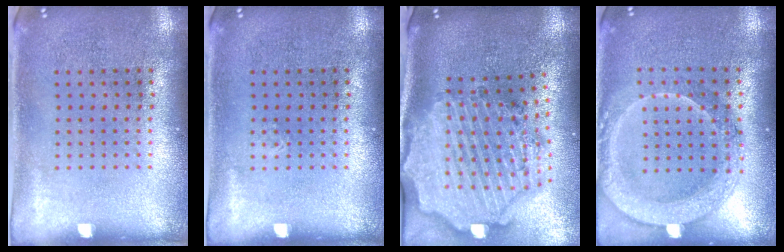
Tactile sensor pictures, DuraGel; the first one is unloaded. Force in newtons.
{"total": 0.0}
{"total": 3.8, "press": 3.1, "slide": 2.1}
{"total": 2.0, "press": 1.9, "slide": 0.8}